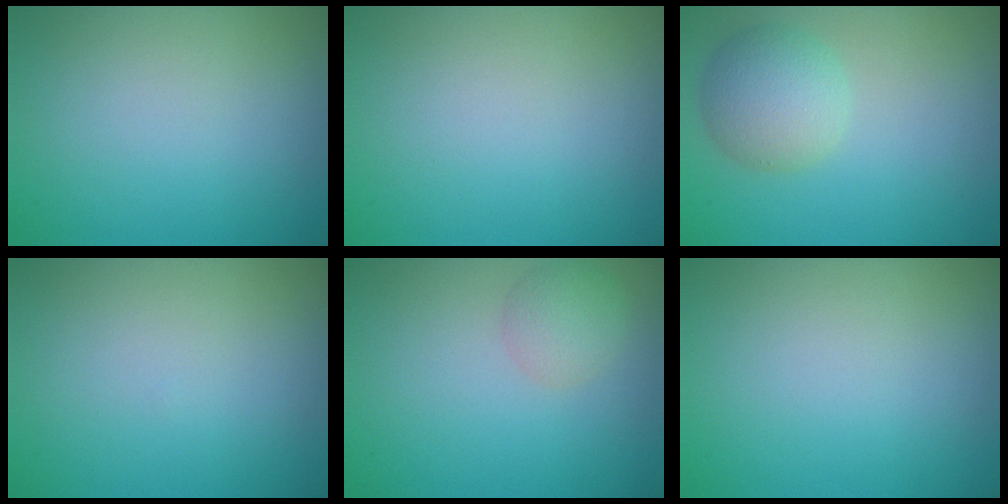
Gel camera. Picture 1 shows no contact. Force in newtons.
{"total": 0.0}
{"total": 3.9, "press": 3.9, "slide": 0.2}
{"total": 0.0}
{"total": 2.1, "press": 2.1, "slide": 0.1}
{"total": 0.0}